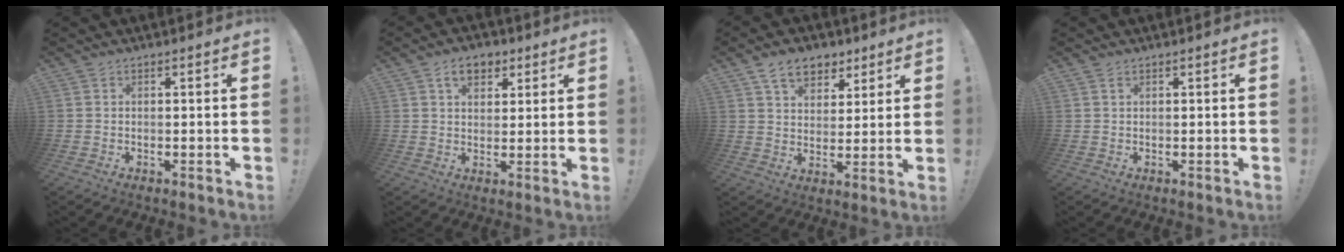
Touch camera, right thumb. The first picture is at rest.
{"total": 7.4, "force": [3.6, 5.0, 4.0], "torque": [-0.054, -0.002, 0.067]}
{"total": 10.4, "force": [6.3, 6.9, 4.6], "torque": [-0.074, -0.022, 0.122]}
{"total": 0.7, "force": [0.6, 0.3, 0.3], "torque": [-0.011, 0.002, 0.012]}